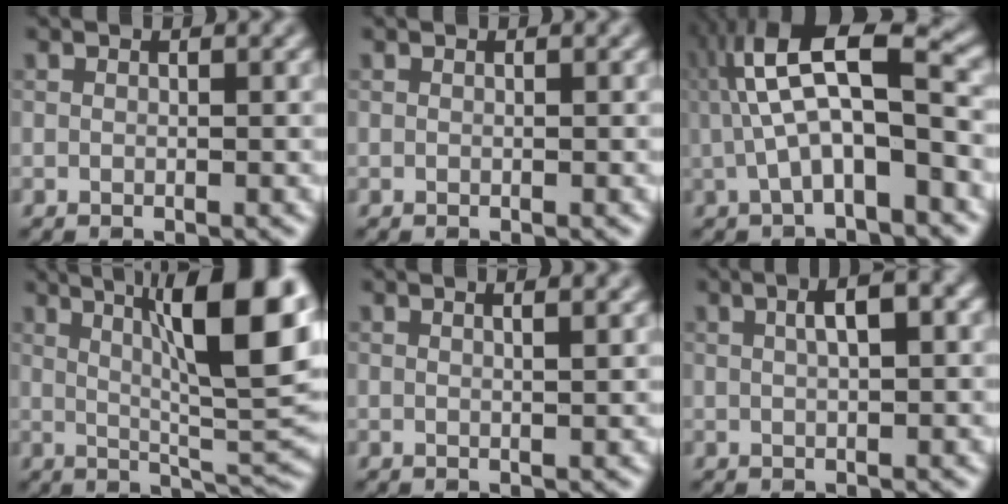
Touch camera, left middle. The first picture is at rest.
{"total": 0.0}
{"total": 8.0, "force": [0.1, 2.5, 7.6], "torque": [-0.138, 0.024, -0.006]}
{"total": 13.1, "force": [4.3, 3.2, 12.0], "torque": [-0.151, 0.013, 0.070]}
{"total": 2.5, "force": [1.3, 1.0, 1.8], "torque": [-0.008, 0.007, -0.008]}
{"total": 3.2, "force": [1.0, 0.8, 3.0], "torque": [-0.048, 0.012, 0.016]}